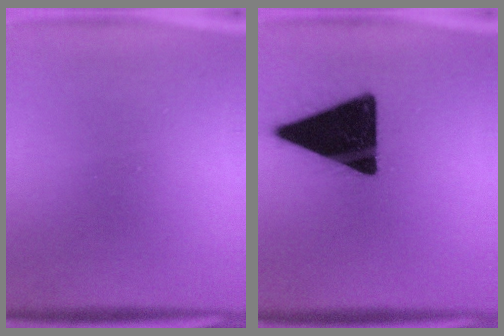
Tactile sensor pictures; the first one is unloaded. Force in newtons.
{"total": 19.5}